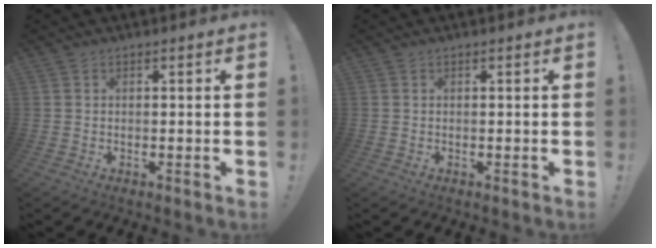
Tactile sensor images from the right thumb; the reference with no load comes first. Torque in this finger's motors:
{"motor_torque": [0.00, 0.00, 0.00, 0.00, 0.03]}